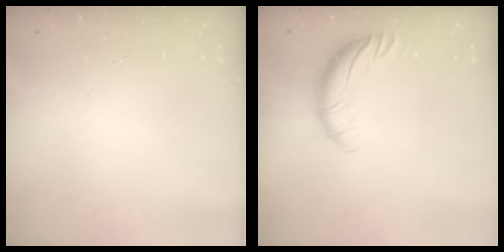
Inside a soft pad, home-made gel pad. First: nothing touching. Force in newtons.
{"total": 9.5, "press": 9.4, "slide": 1.6}